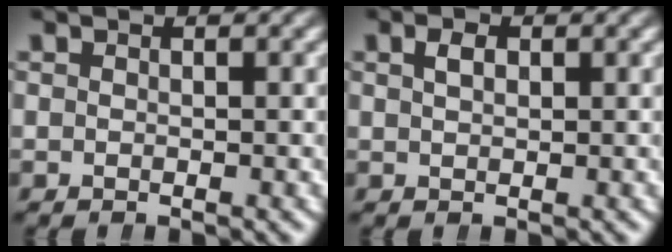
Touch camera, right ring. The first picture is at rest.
{"total": 1.4, "force": [0.6, 0.7, 1.0], "torque": [-0.011, 0.008, 0.009]}